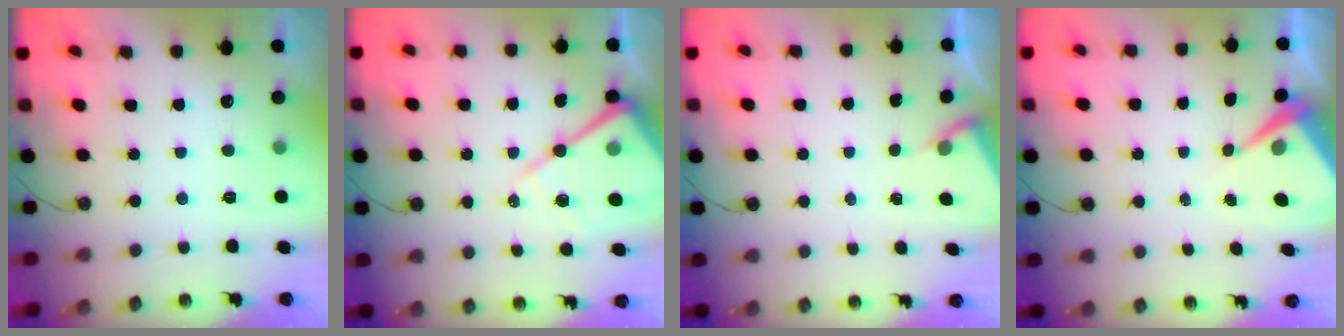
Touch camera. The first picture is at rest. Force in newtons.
{"total": 15.5, "press": 15.4, "slide": 1.5}
{"total": 2.2, "press": 2.1, "slide": 0.3}
{"total": 5.2, "press": 5.2, "slide": 0.3}